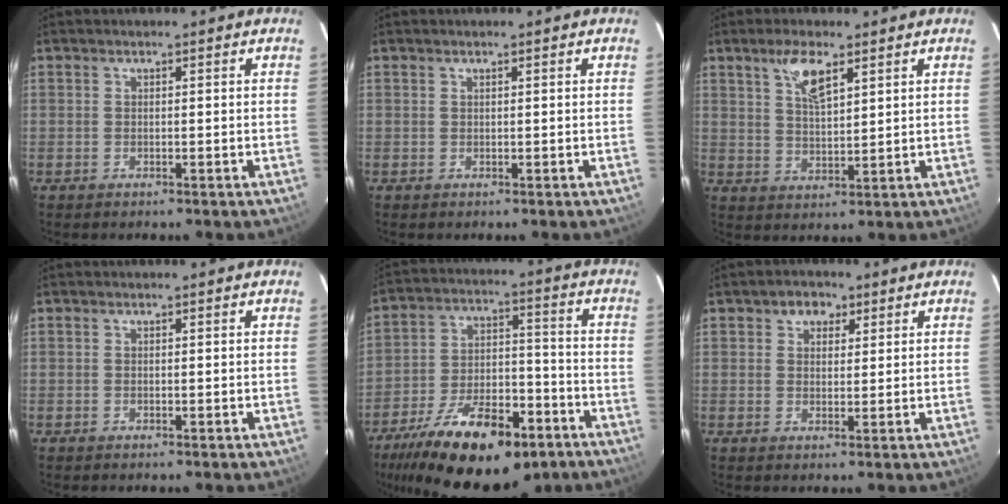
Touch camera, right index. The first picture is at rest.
{"total": 0.0}
{"total": 6.1, "force": [3.6, 1.9, 4.5], "torque": [-0.083, 0.004, 0.070]}
{"total": 0.0}
{"total": 23.1, "force": [-14.8, 10.2, 14.4], "torque": [-0.264, -0.005, -0.223]}
{"total": 3.6, "force": [1.8, 2.9, 1.3], "torque": [-0.012, 0.011, 0.027]}